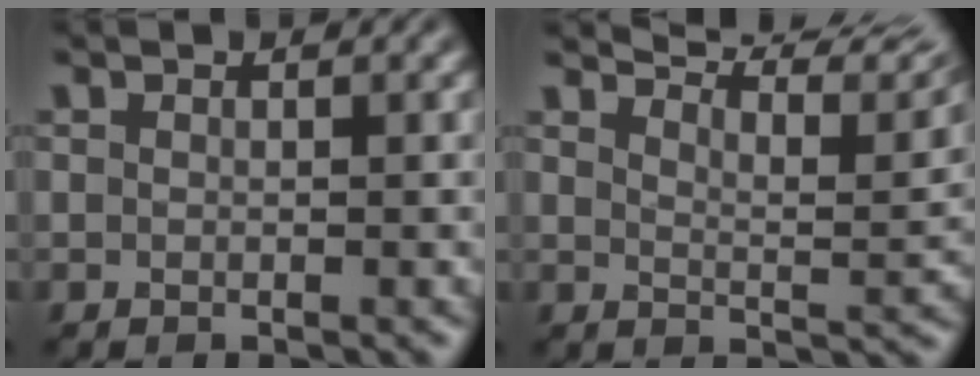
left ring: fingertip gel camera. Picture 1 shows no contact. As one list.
[{"total": 10.6, "force": [9.2, 2.2, 4.9], "torque": [-0.069, 0.014, 0.105]}]